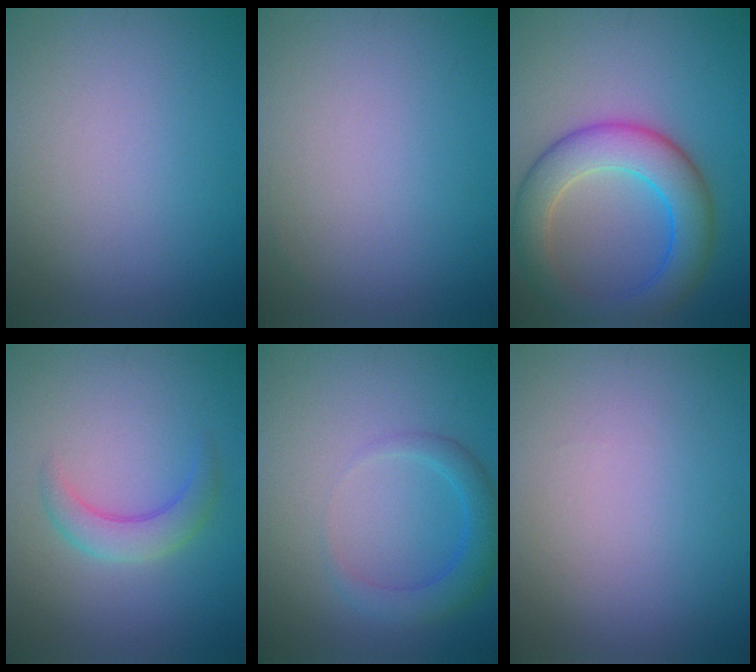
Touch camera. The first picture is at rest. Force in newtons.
{"total": 0.0}
{"total": 7.1, "press": 7.1, "slide": 0.2}
{"total": 2.7, "press": 2.7, "slide": 0.2}
{"total": 2.9, "press": 2.9, "slide": 0.2}
{"total": 0.0}